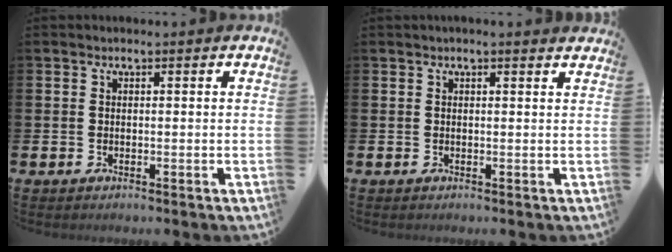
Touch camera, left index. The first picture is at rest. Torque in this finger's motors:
{"motor_torque": [1.08, -1.05, 0.41, 0.09]}